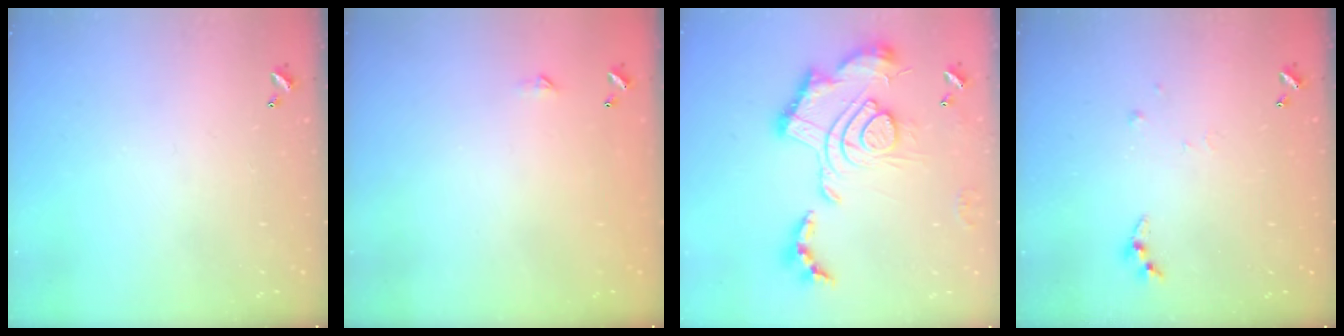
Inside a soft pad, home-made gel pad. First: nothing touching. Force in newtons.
{"total": 2.3, "press": 2.3, "slide": 0.4}
{"total": 2.5, "press": 1.9, "slide": 1.7}
{"total": 4.9, "press": 4.9, "slide": 0.4}